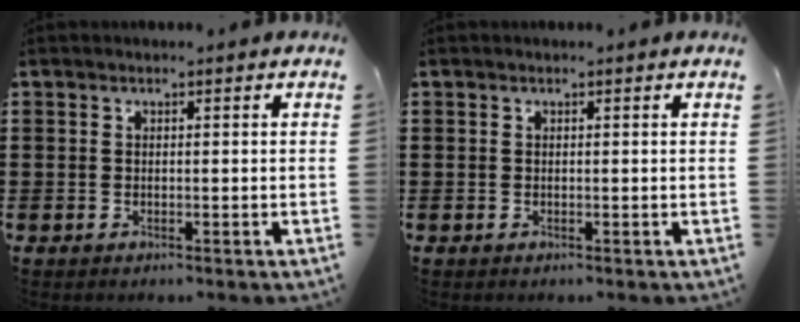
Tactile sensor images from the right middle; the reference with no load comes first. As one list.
[{"total": 0.0}]